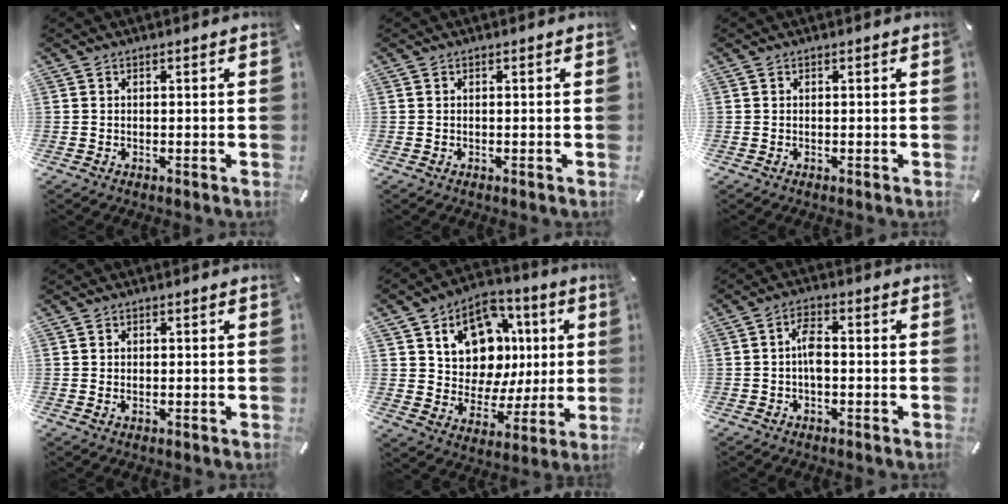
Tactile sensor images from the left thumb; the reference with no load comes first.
{"total": 0.0}
{"total": 0.0}
{"total": 0.8, "force": [0.2, 0.5, 0.6], "torque": [-0.004, -0.001, 0.001]}
{"total": 14.2, "force": [4.4, 11.8, 6.5], "torque": [-0.094, -0.026, 0.089]}
{"total": 4.4, "force": [-0.6, 2.1, 3.8], "torque": [-0.077, 0.008, -0.012]}